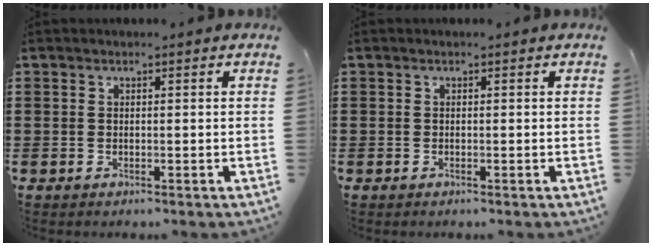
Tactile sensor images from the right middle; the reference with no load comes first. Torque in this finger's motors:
{"motor_torque": [-2.14, 0.00, 0.01, -0.01]}